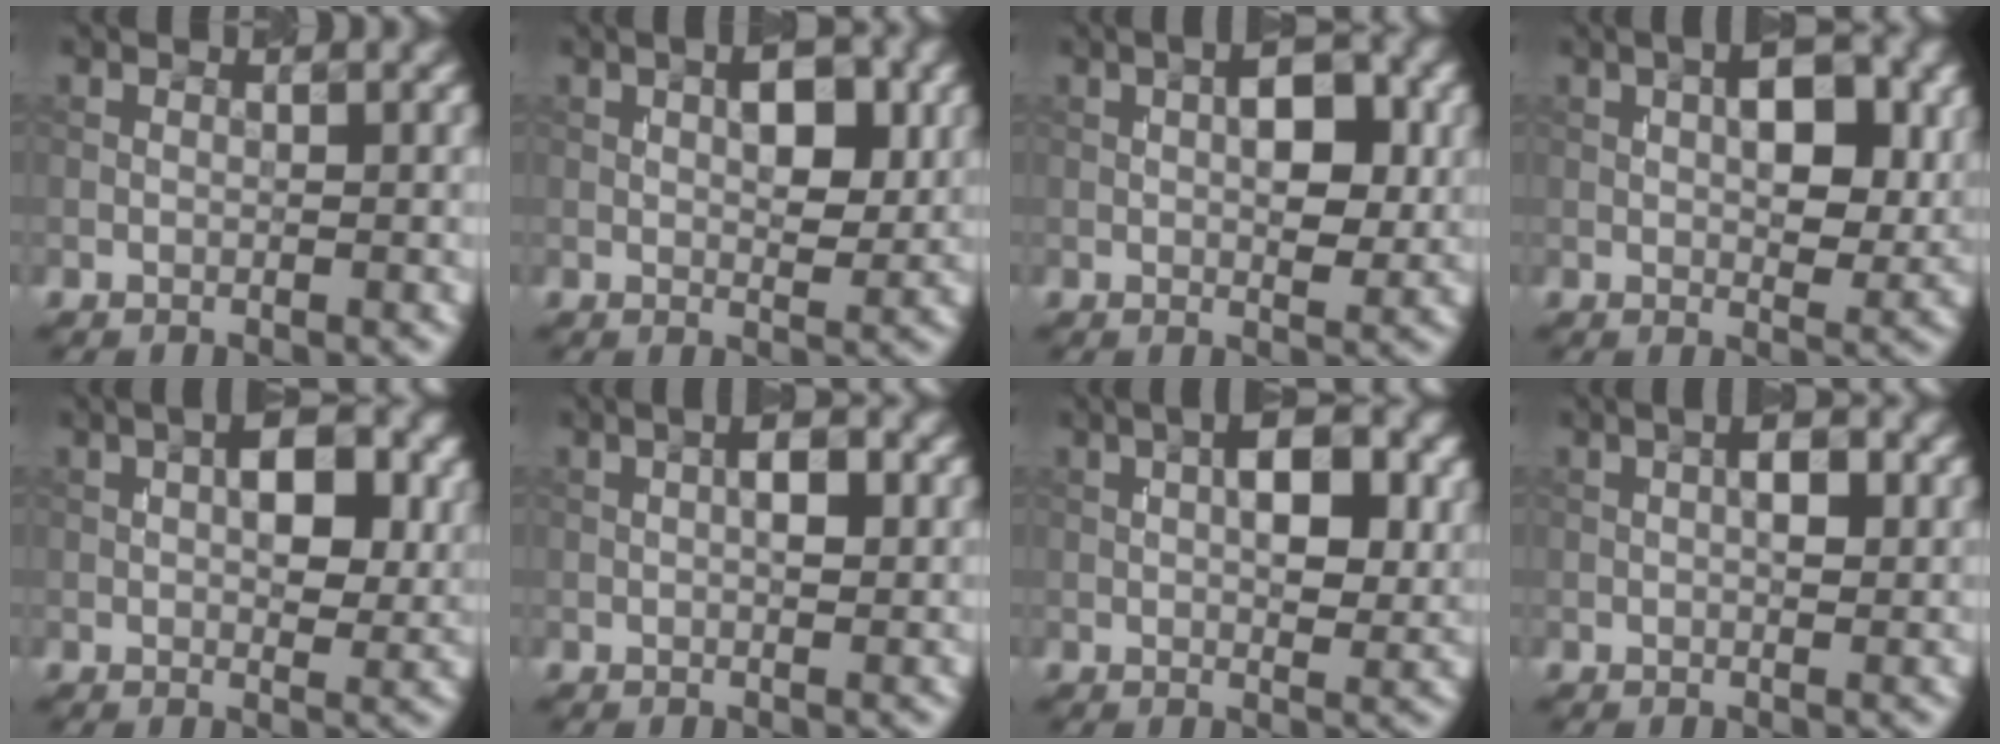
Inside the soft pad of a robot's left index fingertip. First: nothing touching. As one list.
[{"total": 4.0, "force": [0.9, 1.8, 3.4], "torque": [-0.050, 0.001, 0.012]}, {"total": 4.7, "force": [0.6, 2.2, 4.2], "torque": [-0.061, 0.002, 0.008]}, {"total": 5.7, "force": [1.1, 2.6, 5.0], "torque": [-0.067, 0.002, 0.017]}, {"total": 5.5, "force": [1.2, 2.7, 4.6], "torque": [-0.061, 0.002, 0.015]}, {"total": 2.7, "force": [0.5, 1.0, 2.5], "torque": [-0.037, 0.006, 0.005]}, {"total": 5.6, "force": [1.2, 2.5, 4.8], "torque": [-0.067, 0.004, 0.017]}, {"total": 2.7, "force": [0.6, 1.1, 2.4], "torque": [-0.036, 0.005, 0.005]}]